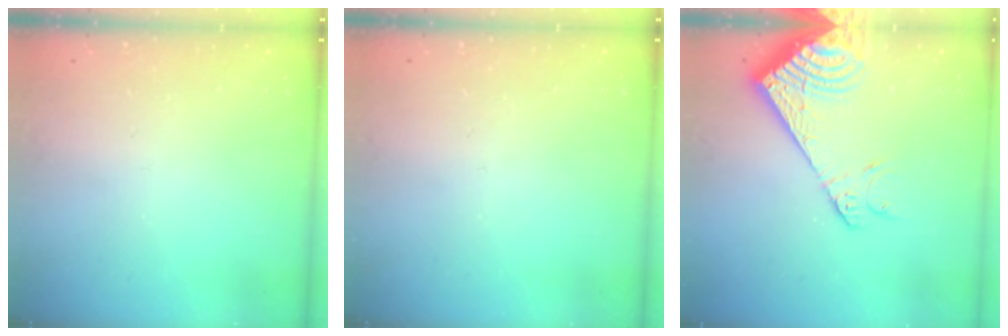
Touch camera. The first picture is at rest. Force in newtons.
{"total": 0.0}
{"total": 16.2, "press": 15.9, "slide": 3.1}